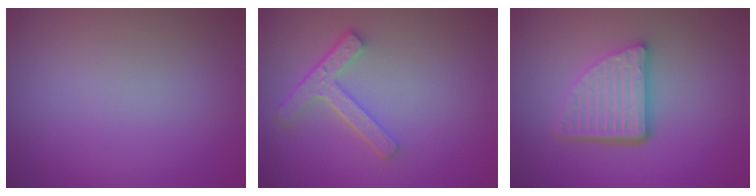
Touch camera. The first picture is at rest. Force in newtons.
{"total": 3.6, "press": 2.8, "slide": 2.3}
{"total": 5.1, "press": 3.6, "slide": 3.6}